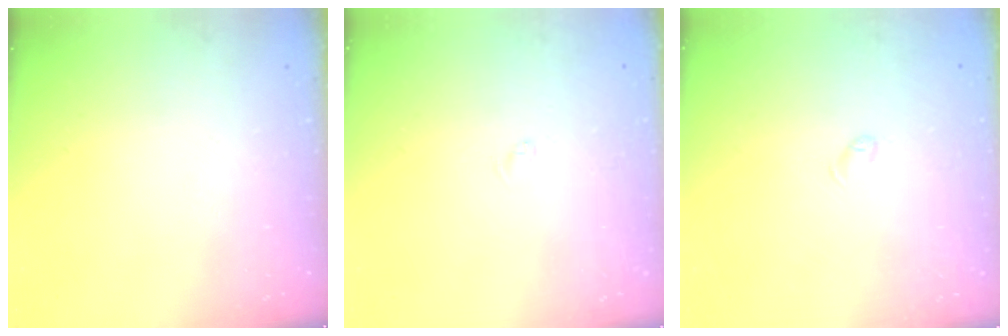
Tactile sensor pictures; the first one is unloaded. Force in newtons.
{"total": 2.2, "press": 2.2, "slide": 0.2}
{"total": 2.7, "press": 2.6, "slide": 0.4}